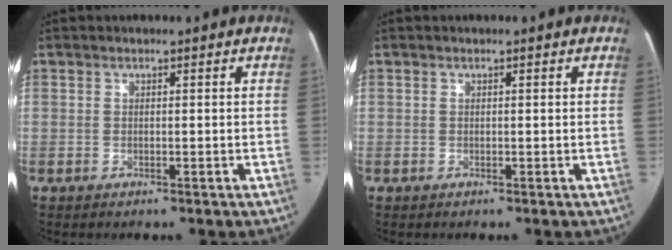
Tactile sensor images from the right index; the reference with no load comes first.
{"total": 0.0}